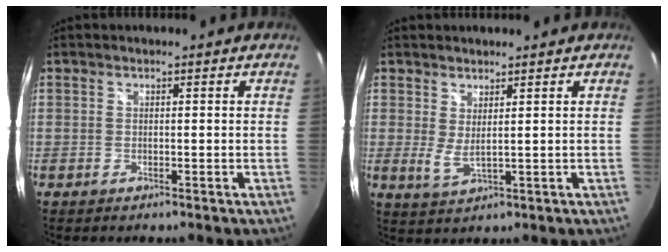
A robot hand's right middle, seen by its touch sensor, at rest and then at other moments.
{"total": 3.3, "force": [1.5, 0.6, 2.8], "torque": [-0.054, -0.011, 0.026]}